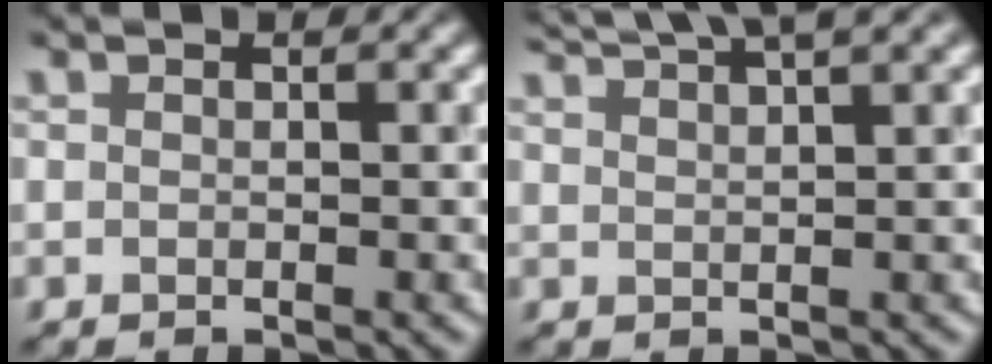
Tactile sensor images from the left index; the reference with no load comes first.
{"total": 5.4, "force": [4.4, 0.7, 3.0], "torque": [-0.027, 0.021, 0.051]}